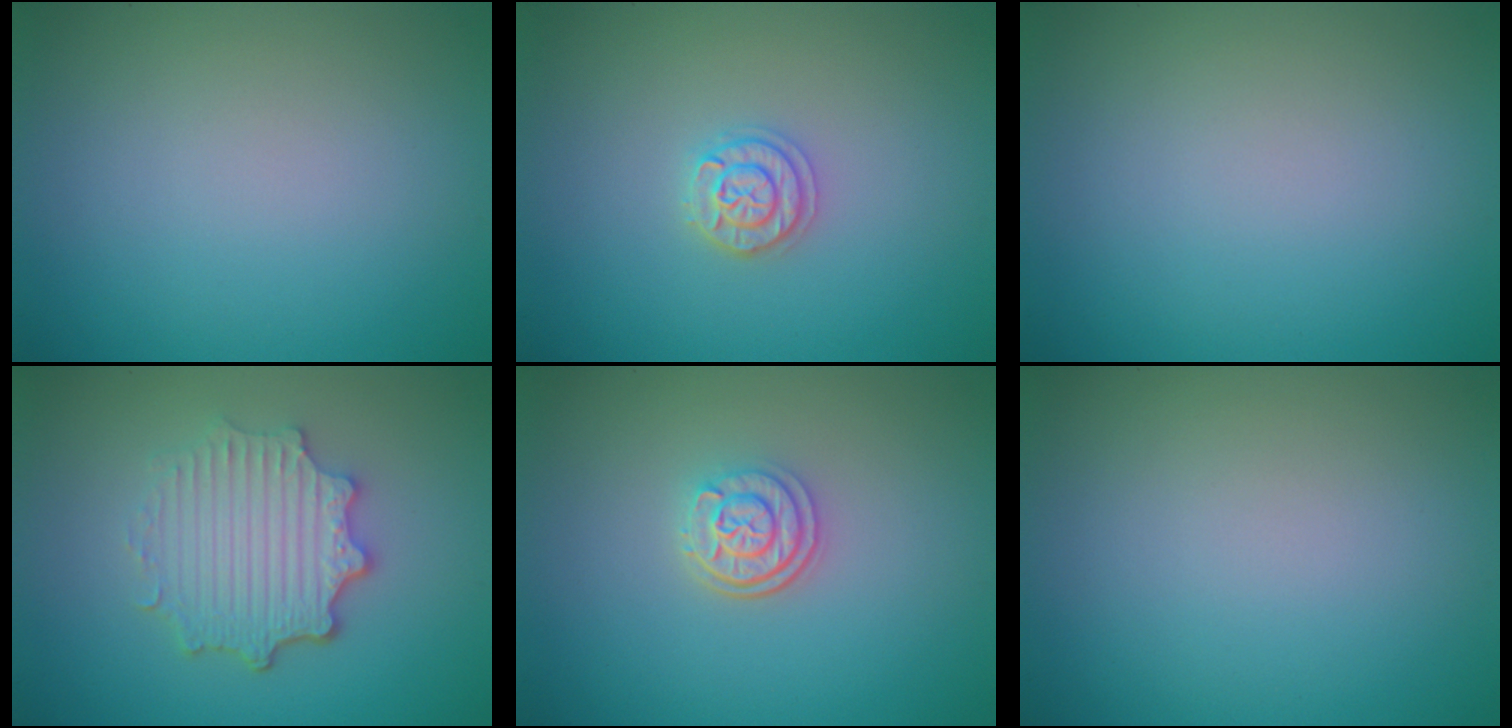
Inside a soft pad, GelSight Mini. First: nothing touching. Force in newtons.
{"total": 1.9, "press": 1.8, "slide": 0.3}
{"total": 0.0}
{"total": 4.8, "press": 3.7, "slide": 3.0}
{"total": 2.8, "press": 2.4, "slide": 1.4}
{"total": 0.0}